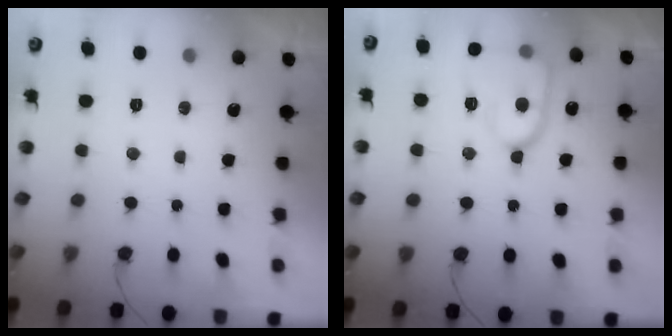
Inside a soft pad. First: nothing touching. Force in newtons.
{"total": 14.4, "press": 14.3, "slide": 1.4}